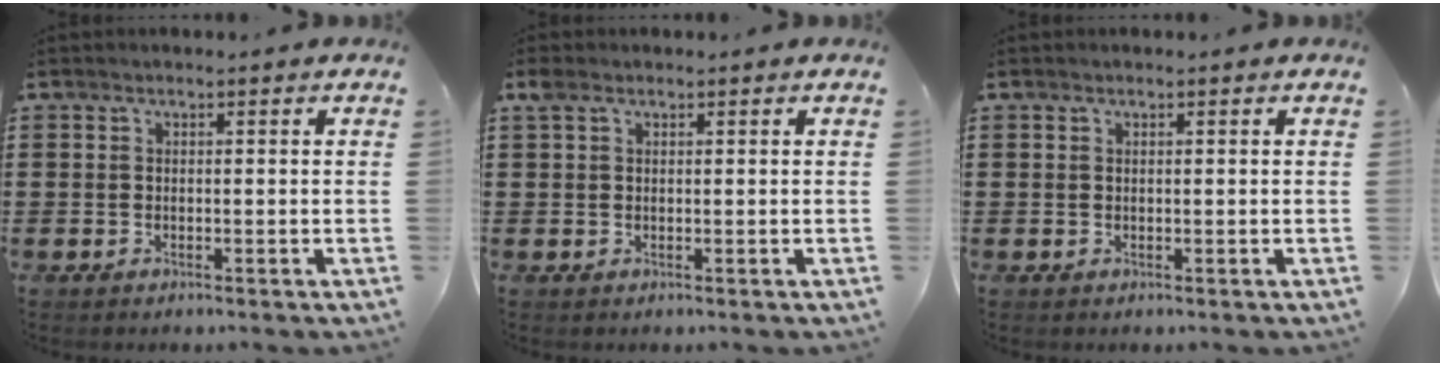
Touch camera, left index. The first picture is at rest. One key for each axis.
{"total": 1.1, "fx": 0.5, "fy": 0.7, "fz": 0.7, "tx": -0.017, "ty": 0.005, "tz": 0.008}
{"total": 0.0}